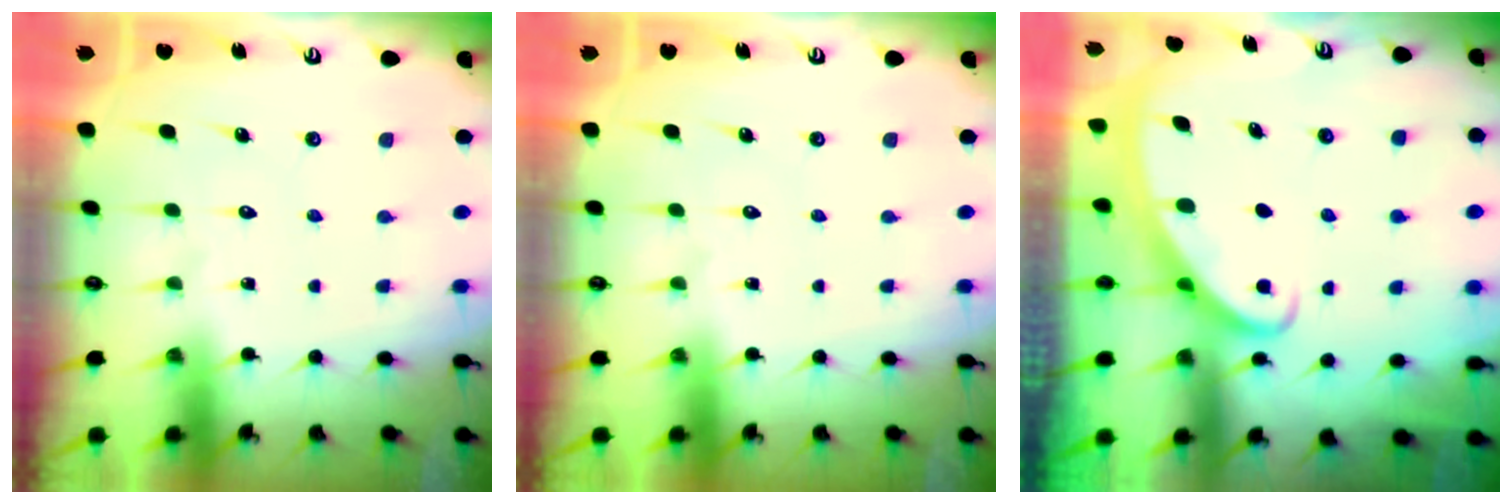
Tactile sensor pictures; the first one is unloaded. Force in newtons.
{"total": 0.0}
{"total": 2.6, "press": 2.6, "slide": 0.4}